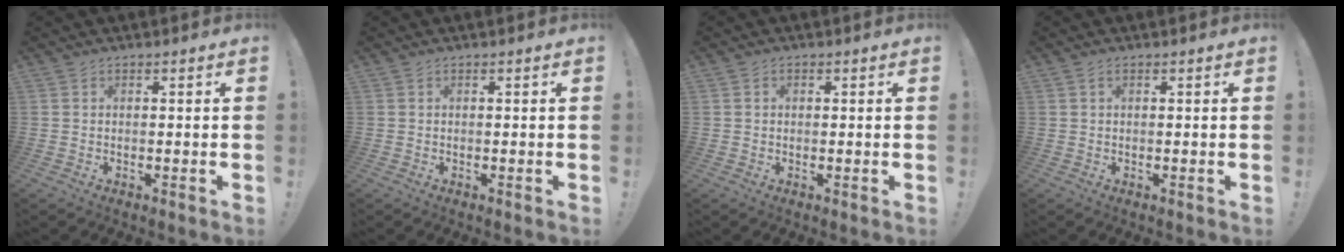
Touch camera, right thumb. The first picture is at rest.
{"total": 0.0}
{"total": 0.7, "force": [0.1, 0.7, 0.3], "torque": [-0.006, 0.003, 0.001]}
{"total": 0.7, "force": [0.3, 0.4, 0.6], "torque": [-0.007, 0.000, 0.004]}